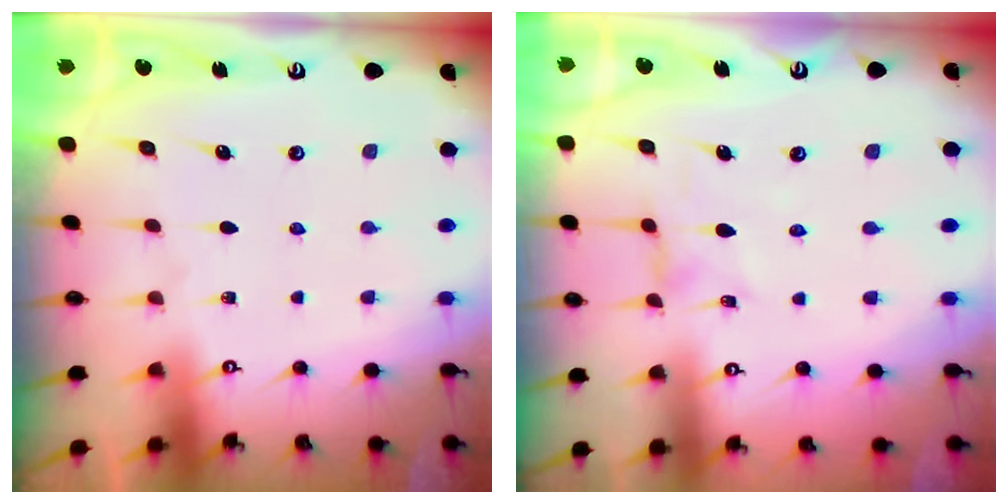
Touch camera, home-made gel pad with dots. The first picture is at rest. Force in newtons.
{"total": 0.7, "press": 0.7, "slide": 0.3}